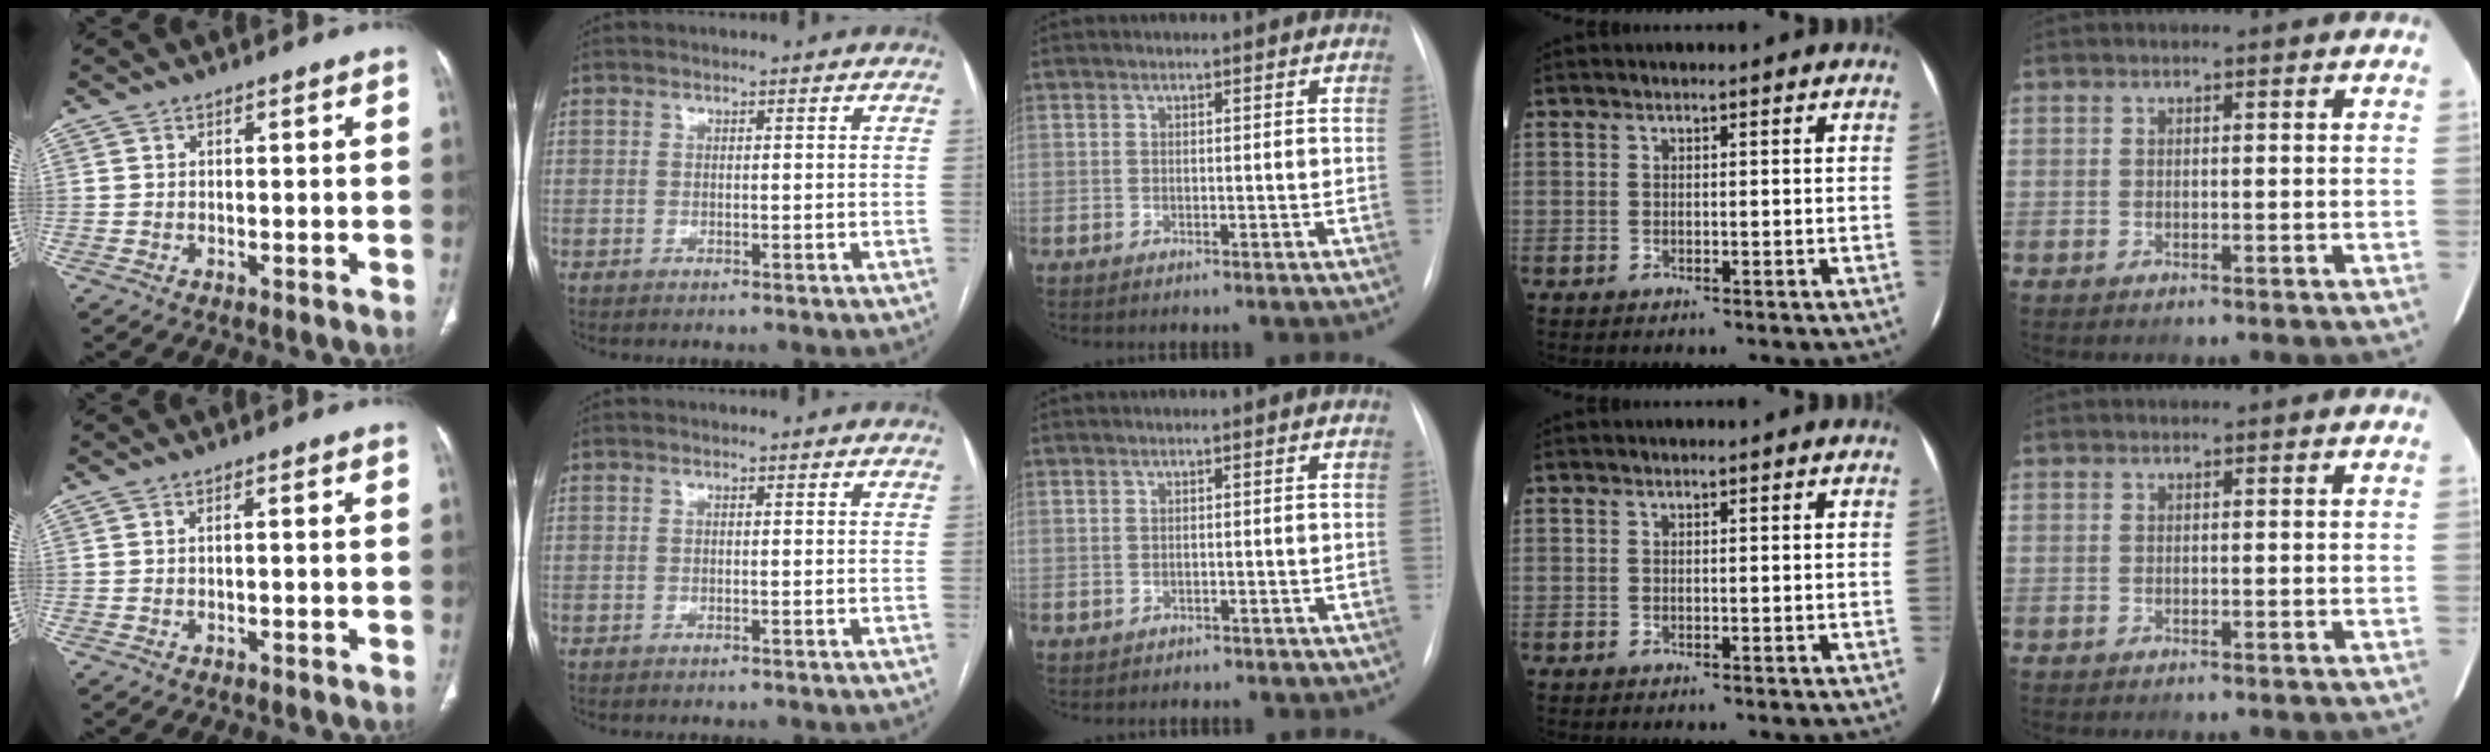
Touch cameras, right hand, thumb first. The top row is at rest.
{"thumb": {"total": 0.9, "force": [-0.1, 0.2, 0.8], "torque": [-0.019, 0.004, -0.002]}, "middle": {"total": 1.1, "force": [-0.7, 0.8, 0.4], "torque": [-0.013, 0.005, 0.001]}}